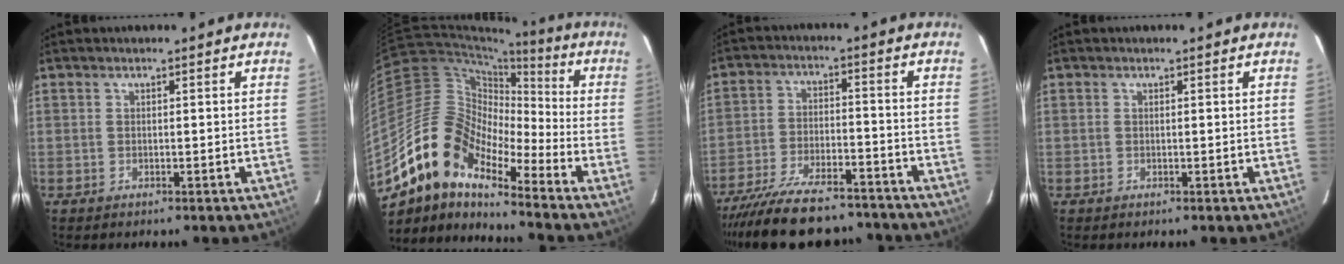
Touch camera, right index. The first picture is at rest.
{"total": 15.4, "force": [-11.4, 6.1, 8.5], "torque": [-0.139, 0.003, -0.232]}
{"total": 19.9, "force": [-17.0, 6.3, 8.2], "torque": [-0.172, -0.010, -0.251]}
{"total": 0.0}